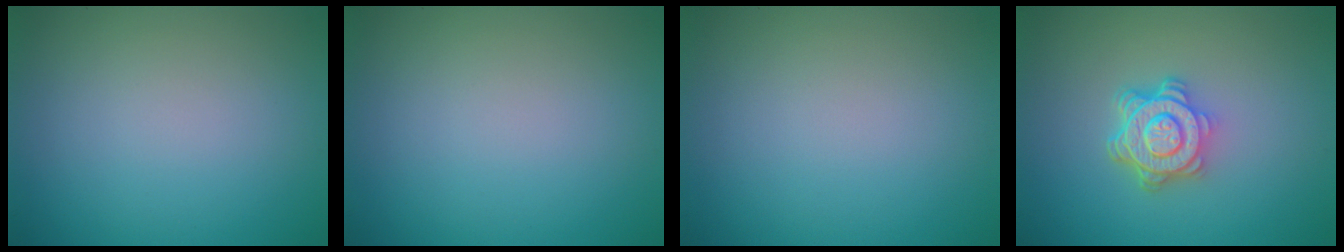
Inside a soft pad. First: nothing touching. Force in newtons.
{"total": 0.0}
{"total": 0.0}
{"total": 4.8, "press": 3.7, "slide": 3.1}